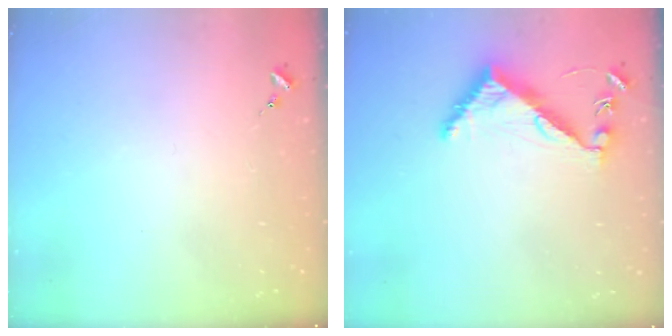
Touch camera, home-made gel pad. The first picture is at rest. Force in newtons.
{"total": 7.5, "press": 7.4, "slide": 0.6}